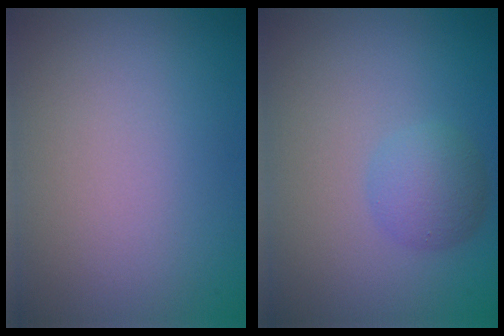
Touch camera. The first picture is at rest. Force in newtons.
{"total": 2.7, "press": 2.7, "slide": 0.1}